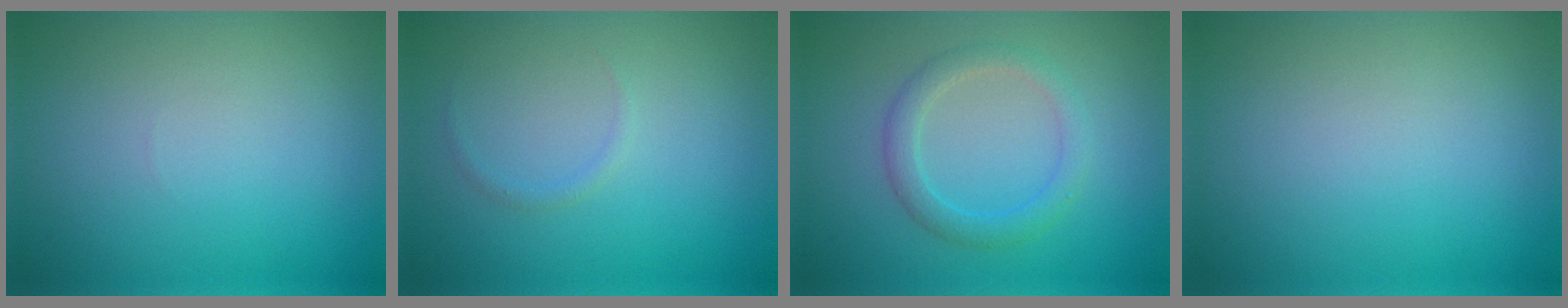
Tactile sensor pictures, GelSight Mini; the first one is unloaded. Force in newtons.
{"total": 0.6, "press": 0.6, "slide": 0.1}
{"total": 2.5, "press": 2.5, "slide": 0.2}
{"total": 0.0}